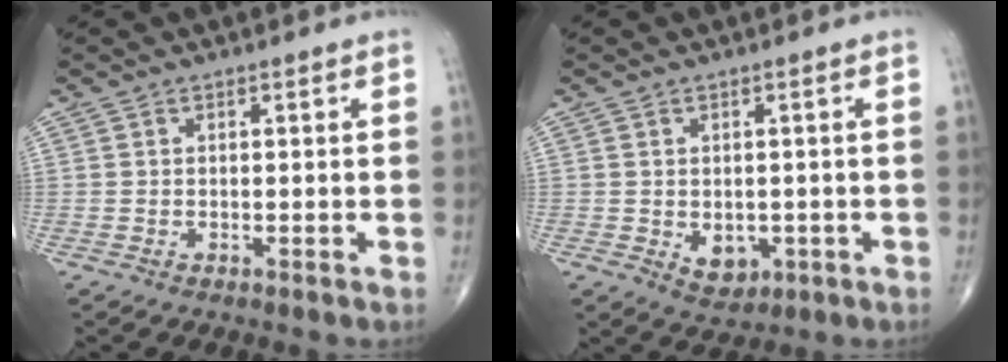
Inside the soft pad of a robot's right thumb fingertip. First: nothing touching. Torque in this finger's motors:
{"motor_torque": [-0.18, 0.07, 0.15, 0.17, 0.06]}